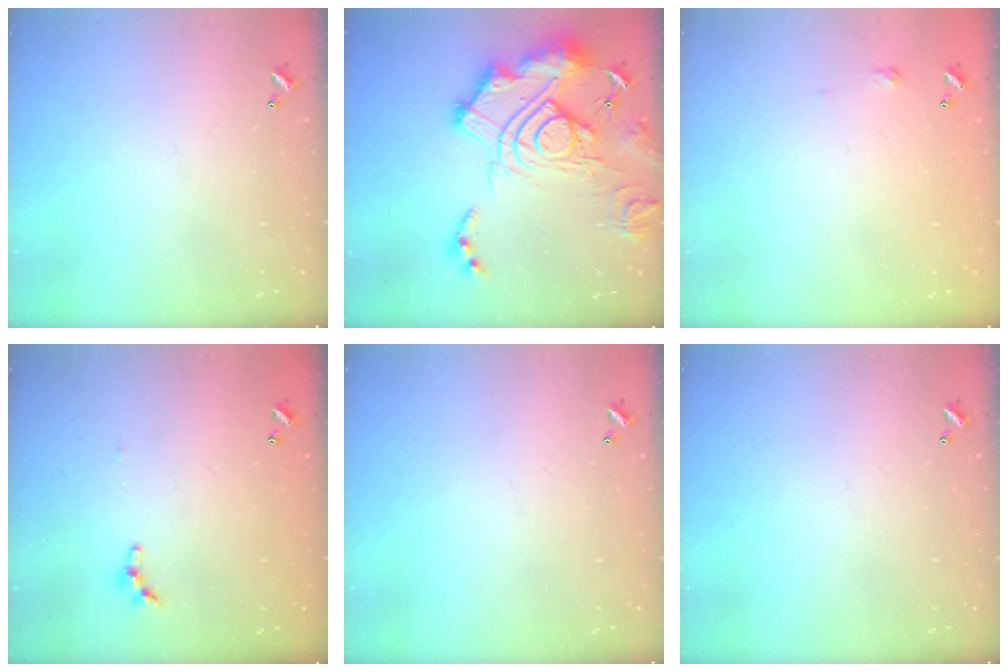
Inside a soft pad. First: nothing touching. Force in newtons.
{"total": 26.0, "press": 25.8, "slide": 3.2}
{"total": 2.7, "press": 2.6, "slide": 0.4}
{"total": 5.5, "press": 5.5, "slide": 0.6}
{"total": 0.0}
{"total": 0.0}